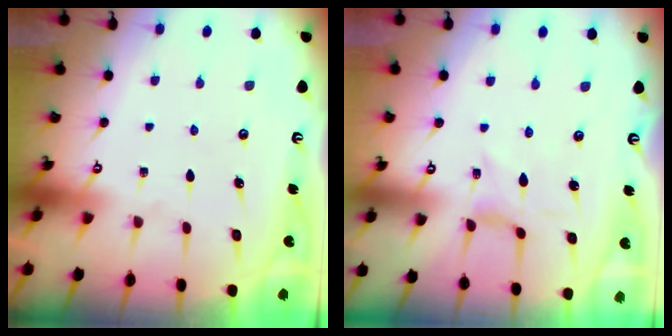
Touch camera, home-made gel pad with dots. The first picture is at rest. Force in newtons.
{"total": 0.0}